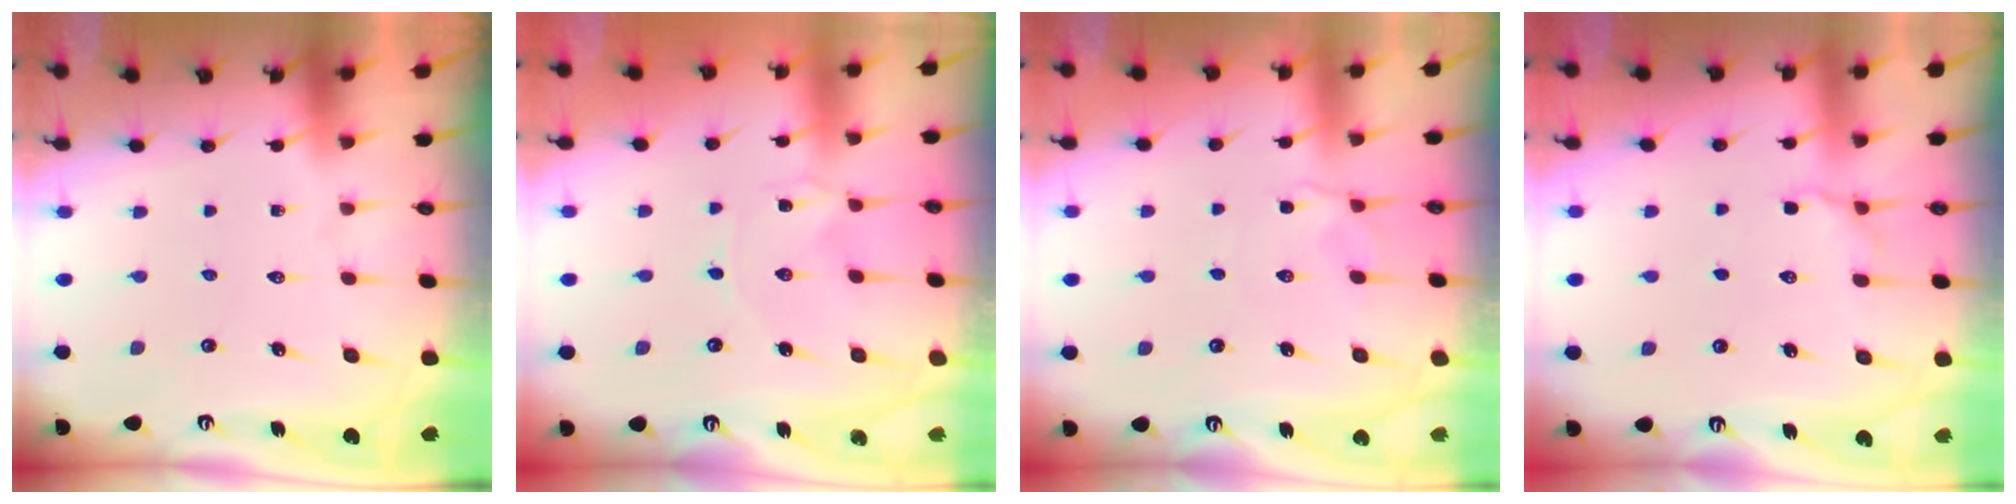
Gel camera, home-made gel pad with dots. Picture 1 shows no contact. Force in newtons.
{"total": 0.0}
{"total": 3.2, "press": 3.1, "slide": 0.8}
{"total": 5.0, "press": 4.7, "slide": 1.8}